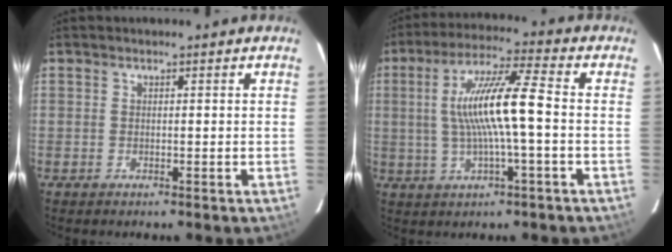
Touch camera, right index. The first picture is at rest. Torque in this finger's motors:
{"motor_torque": [0.85, -0.24, 0.62, 0.21]}